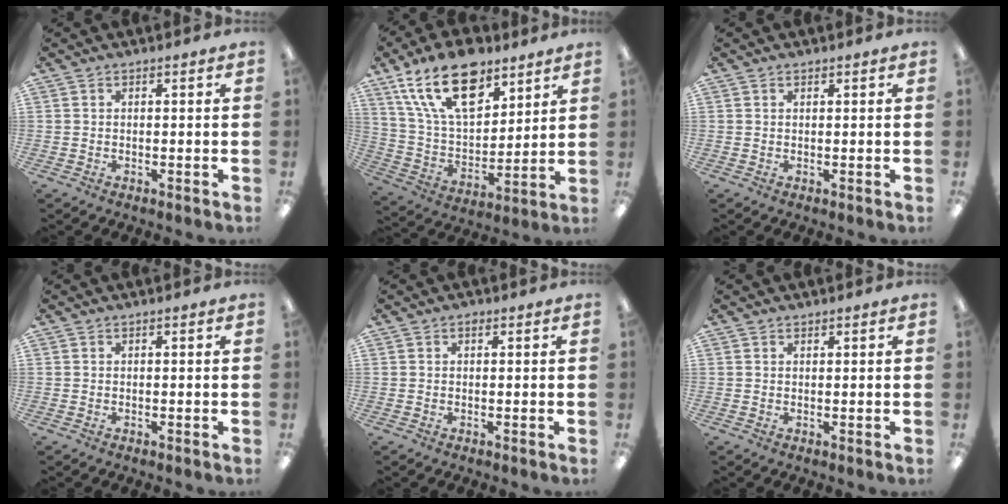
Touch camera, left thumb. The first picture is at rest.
{"total": 20.6, "force": [12.2, 10.8, 12.7], "torque": [-0.236, -0.047, 0.217]}
{"total": 0.6, "force": [0.5, 0.2, 0.2], "torque": [-0.003, 0.001, 0.009]}
{"total": 0.0}
{"total": 0.8, "force": [0.4, 0.5, 0.4], "torque": [-0.010, 0.003, 0.007]}
{"total": 0.6, "force": [0.6, 0.3, 0.1], "torque": [-0.001, 0.000, 0.010]}